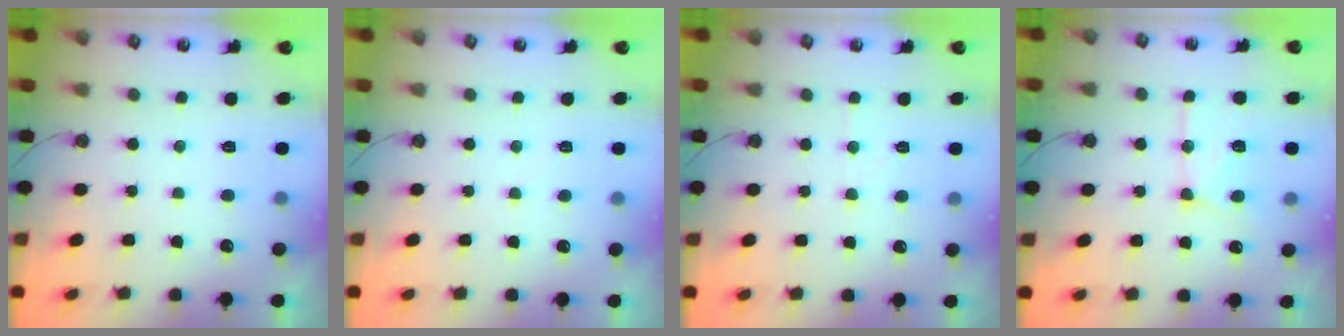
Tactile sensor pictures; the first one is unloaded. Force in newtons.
{"total": 2.8, "press": 2.7, "slide": 0.4}
{"total": 4.6, "press": 4.6, "slide": 0.7}
{"total": 13.9, "press": 13.8, "slide": 1.3}